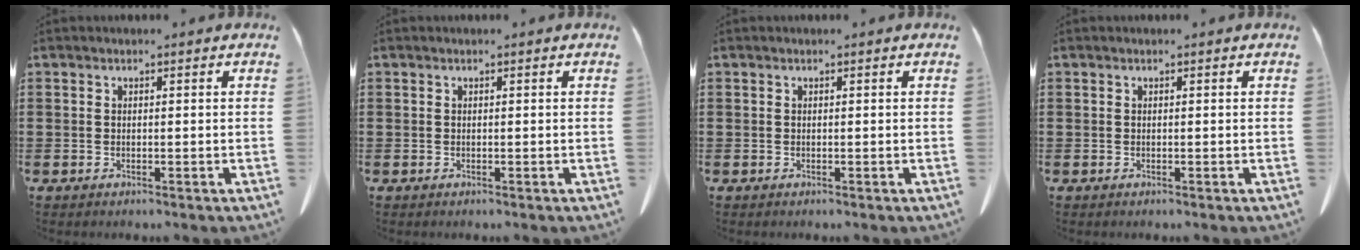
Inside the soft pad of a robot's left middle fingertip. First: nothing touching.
{"total": 0.0}
{"total": 0.0}
{"total": 0.0}